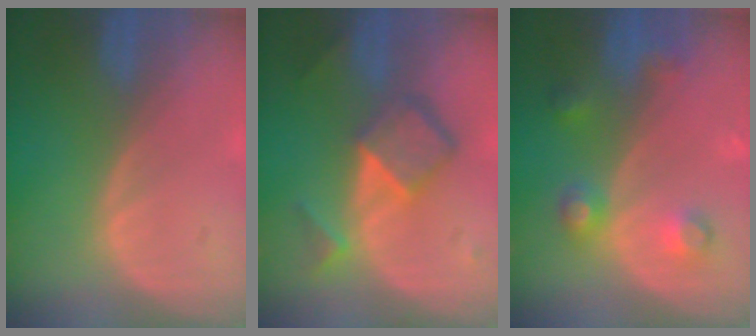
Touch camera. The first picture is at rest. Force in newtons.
{"total": 6.8, "press": 5.8, "slide": 3.6}
{"total": 4.9, "press": 4.9, "slide": 0.2}